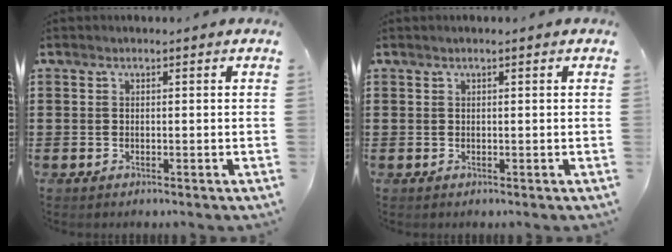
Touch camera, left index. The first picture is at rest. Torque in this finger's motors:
{"motor_torque": [0.02, -0.02, -0.01, 0.01]}